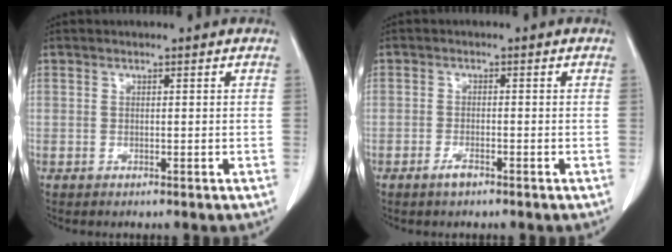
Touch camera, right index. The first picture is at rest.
{"total": 1.7, "force": [-1.2, 0.4, 1.1], "torque": [-0.029, -0.002, -0.021]}